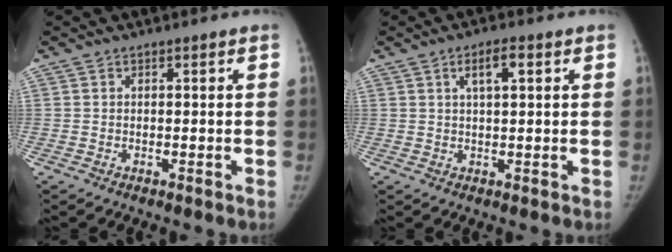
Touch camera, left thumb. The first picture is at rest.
{"total": 4.1, "force": [1.6, 1.3, 3.5], "torque": [-0.057, 0.005, 0.028]}